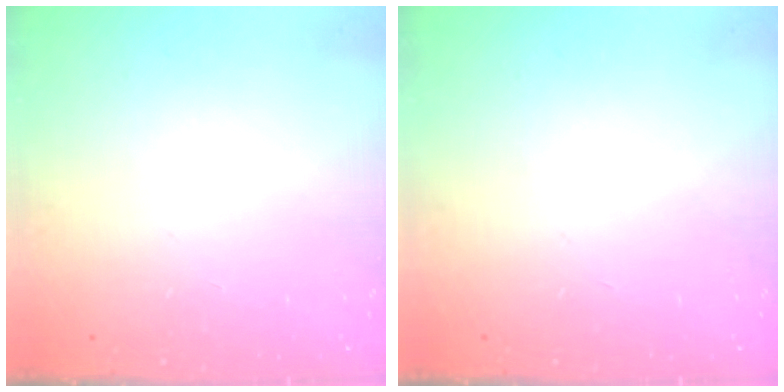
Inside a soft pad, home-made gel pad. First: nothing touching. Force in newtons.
{"total": 0.0}